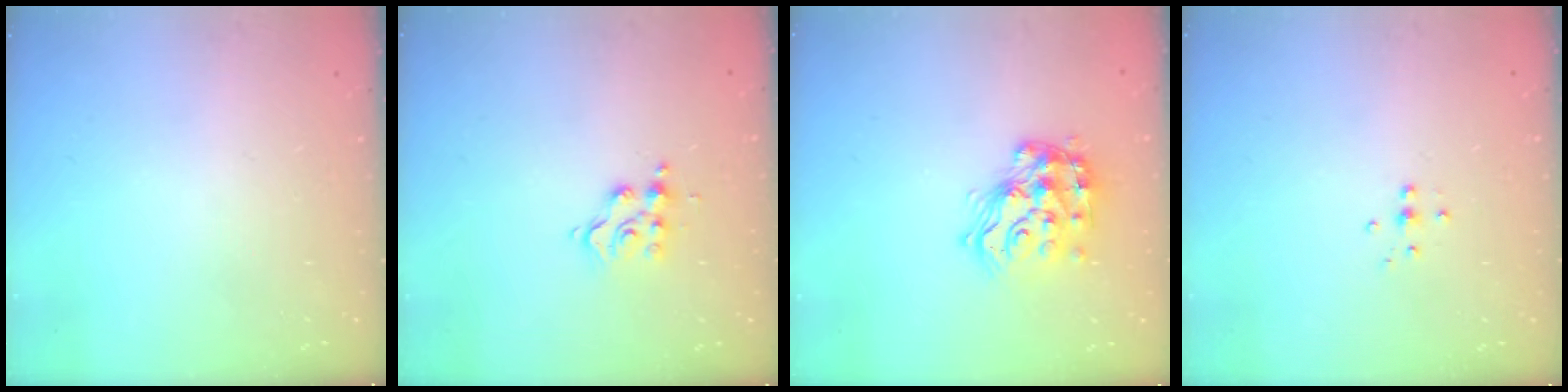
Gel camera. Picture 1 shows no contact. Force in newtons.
{"total": 9.1, "press": 9.0, "slide": 0.9}
{"total": 16.6, "press": 16.5, "slide": 1.2}
{"total": 3.6, "press": 3.5, "slide": 0.3}